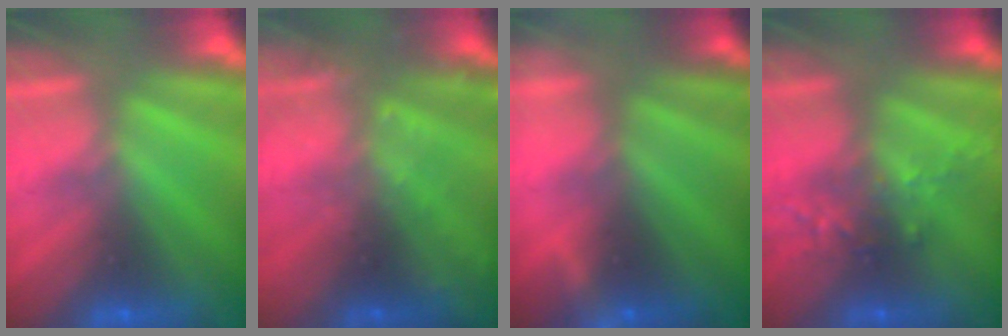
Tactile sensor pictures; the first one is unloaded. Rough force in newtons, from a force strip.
{"total": 9.3}
{"total": 3.0}
{"total": 2.5}